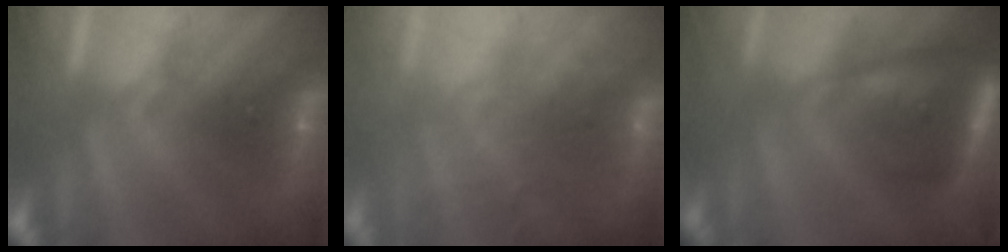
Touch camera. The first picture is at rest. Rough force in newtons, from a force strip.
{"total": 7.2}
{"total": 7.1}